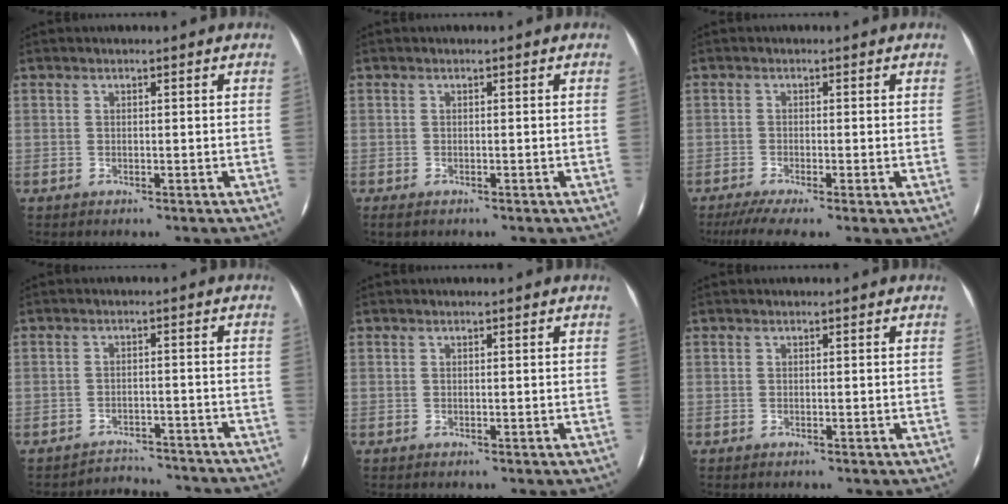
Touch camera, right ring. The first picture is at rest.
{"total": 1.5, "force": [-1.1, 0.5, 0.8], "torque": [-0.018, -0.005, -0.018]}
{"total": 3.8, "force": [-2.4, -0.5, 2.9], "torque": [-0.062, -0.014, -0.046]}
{"total": 12.2, "force": [-11.6, 2.5, 2.4], "torque": [-0.052, 0.016, -0.147]}
{"total": 0.0}
{"total": 0.0}